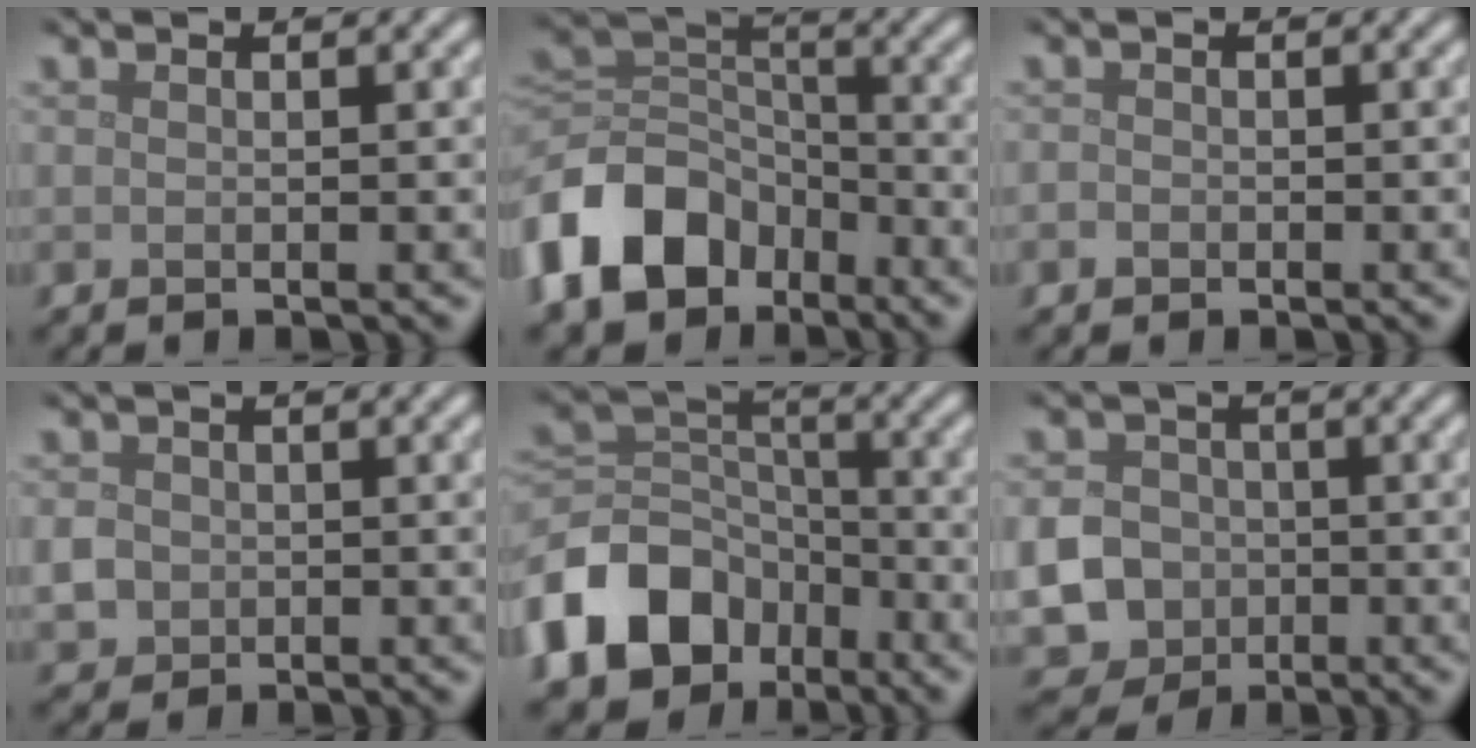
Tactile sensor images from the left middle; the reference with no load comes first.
{"total": 10.2, "force": [-5.5, 7.1, 5.0], "torque": [-0.099, -0.007, -0.119]}
{"total": 0.7, "force": [-0.4, 0.5, 0.2], "torque": [-0.003, -0.003, -0.008]}
{"total": 2.2, "force": [-0.3, 2.1, 0.8], "torque": [-0.016, -0.004, -0.006]}
{"total": 10.1, "force": [-5.3, 7.3, 4.6], "torque": [-0.089, -0.001, -0.114]}
{"total": 11.9, "force": [-3.4, 10.9, 3.5], "torque": [-0.097, -0.030, -0.084]}